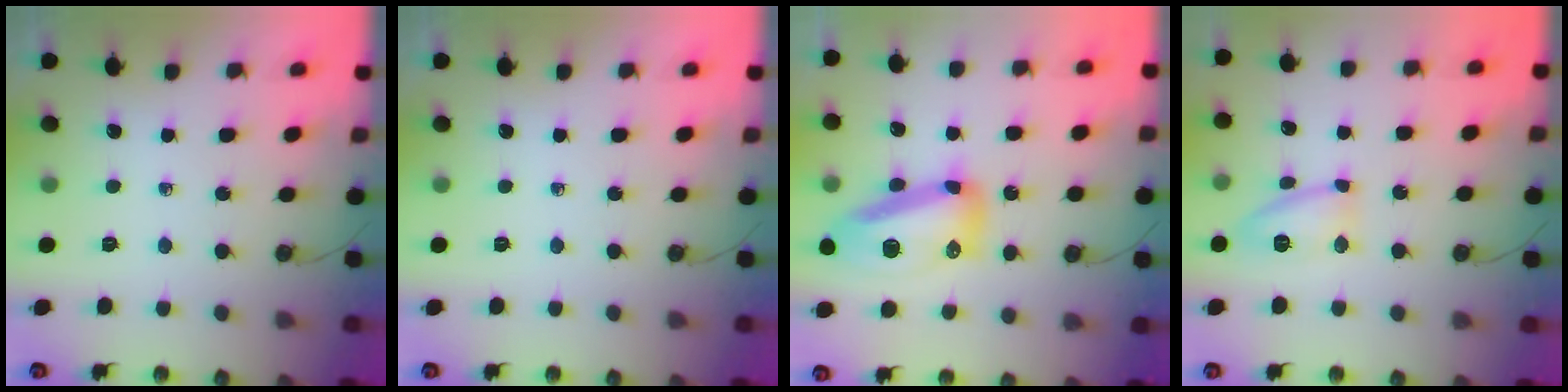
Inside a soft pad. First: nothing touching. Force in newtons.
{"total": 0.0}
{"total": 15.1, "press": 15.1, "slide": 1.2}
{"total": 9.3, "press": 9.3, "slide": 1.0}